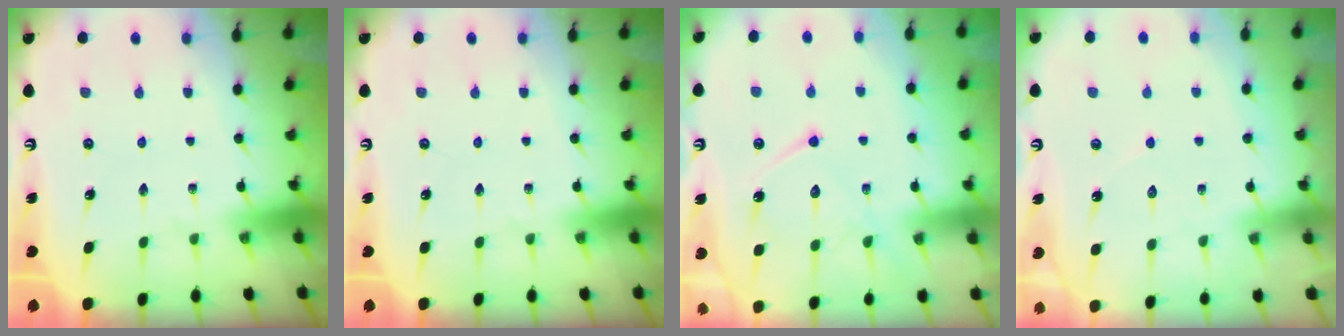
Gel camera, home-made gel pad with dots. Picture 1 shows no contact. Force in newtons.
{"total": 0.0}
{"total": 14.1, "press": 14.1, "slide": 1.3}
{"total": 4.1, "press": 4.0, "slide": 0.5}